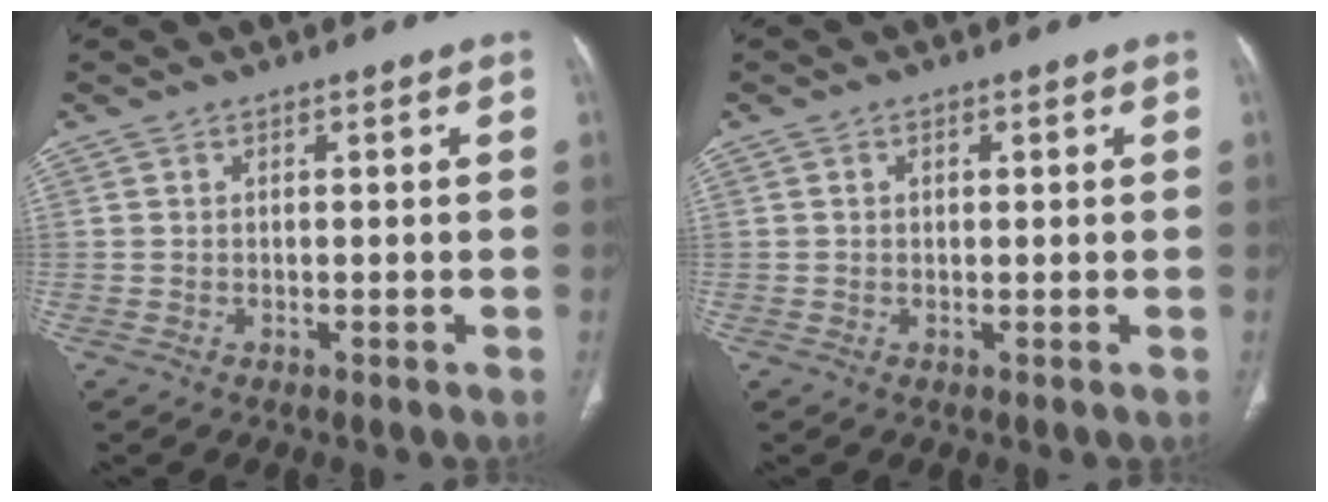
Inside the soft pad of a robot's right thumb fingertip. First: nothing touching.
{"total": 1.0, "force": [0.3, 0.7, 0.7], "torque": [-0.012, 0.001, 0.005]}